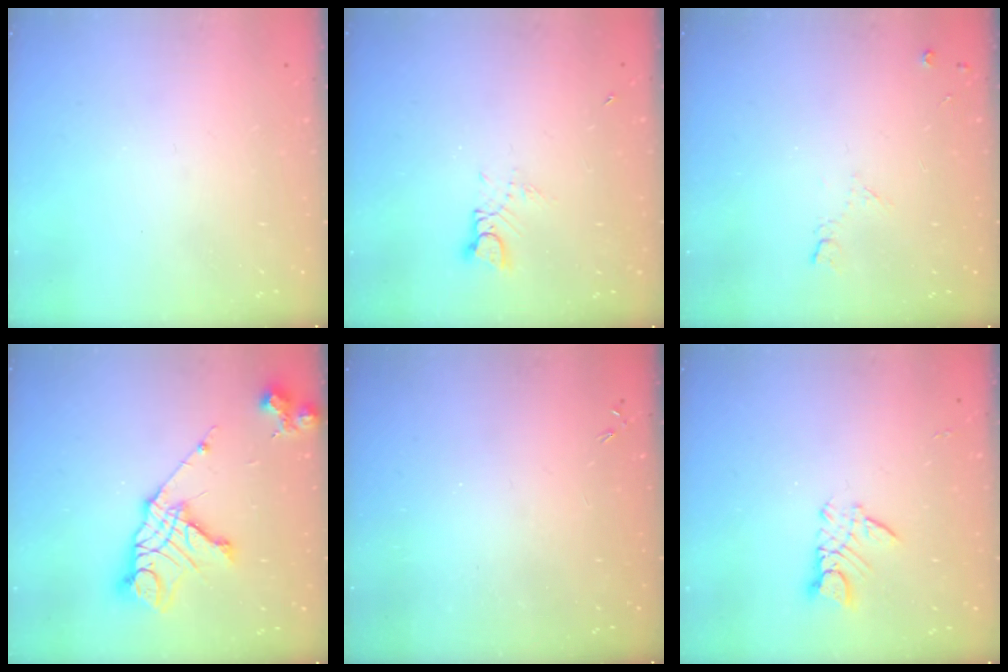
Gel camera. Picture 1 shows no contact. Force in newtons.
{"total": 2.8, "press": 2.8, "slide": 0.4}
{"total": 6.0, "press": 5.9, "slide": 1.0}
{"total": 16.2, "press": 16.1, "slide": 1.9}
{"total": 0.0}
{"total": 6.0, "press": 6.0, "slide": 0.4}